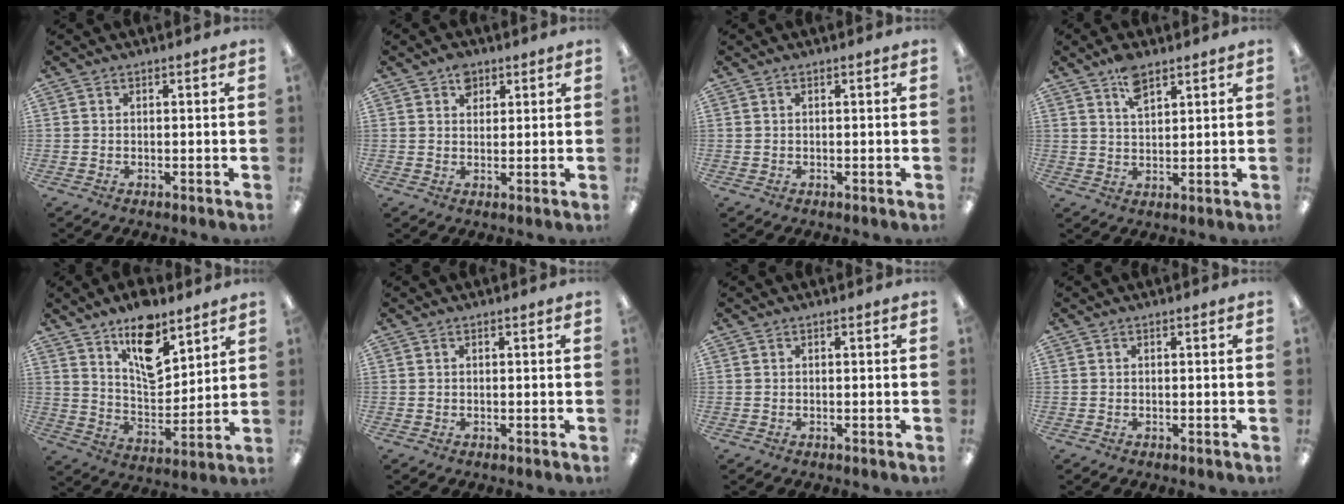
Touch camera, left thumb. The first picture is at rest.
{"total": 3.9, "force": [2.3, 2.7, 1.6], "torque": [-0.013, -0.006, 0.037]}
{"total": 0.0}
{"total": 6.0, "force": [4.0, 2.6, 3.6], "torque": [-0.064, -0.011, 0.071]}
{"total": 13.5, "force": [9.4, 5.8, 7.7], "torque": [-0.109, -0.059, 0.163]}
{"total": 0.0}
{"total": 0.0}
{"total": 0.0}